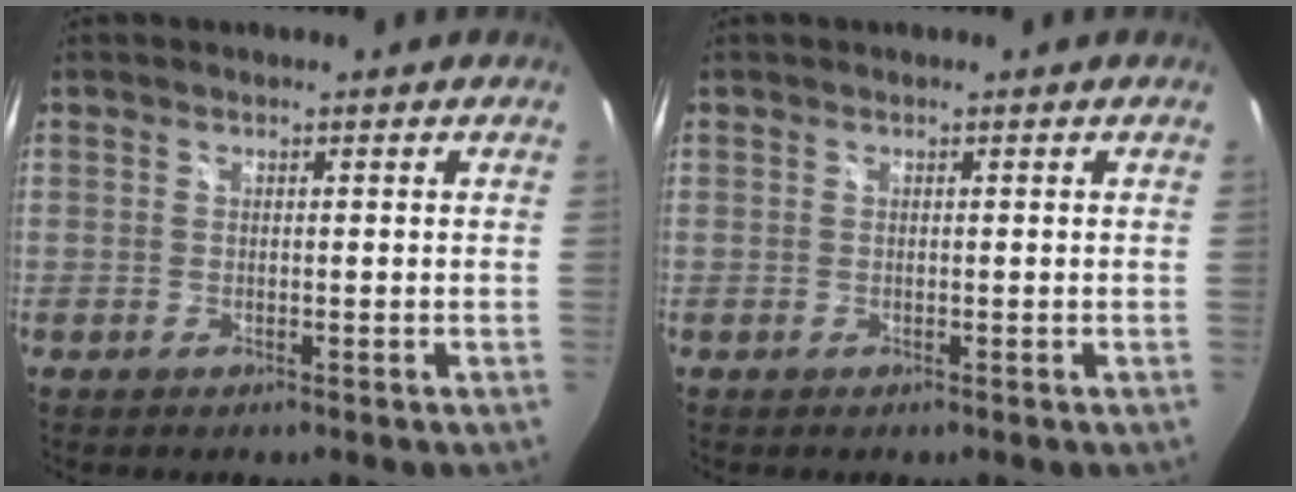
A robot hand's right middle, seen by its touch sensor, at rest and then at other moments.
{"total": 0.0}